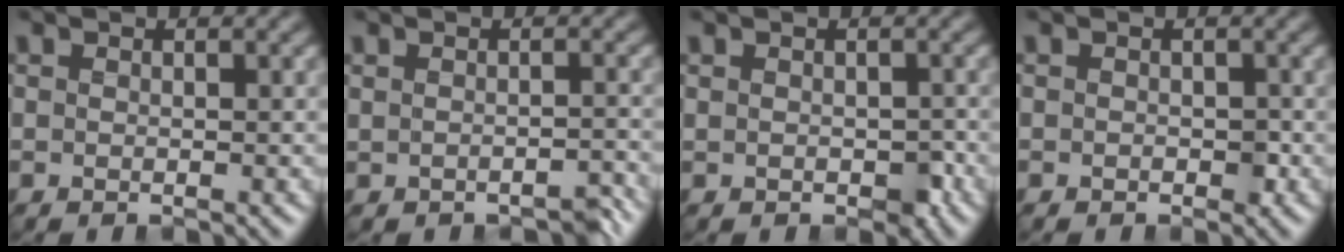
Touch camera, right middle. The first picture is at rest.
{"total": 2.8, "force": [-1.7, 1.5, 1.7], "torque": [-0.020, -0.011, -0.022]}
{"total": 2.7, "force": [-0.9, 1.7, 1.9], "torque": [-0.033, -0.008, -0.012]}
{"total": 1.3, "force": [-0.6, 0.9, 0.7], "torque": [-0.012, -0.004, -0.013]}